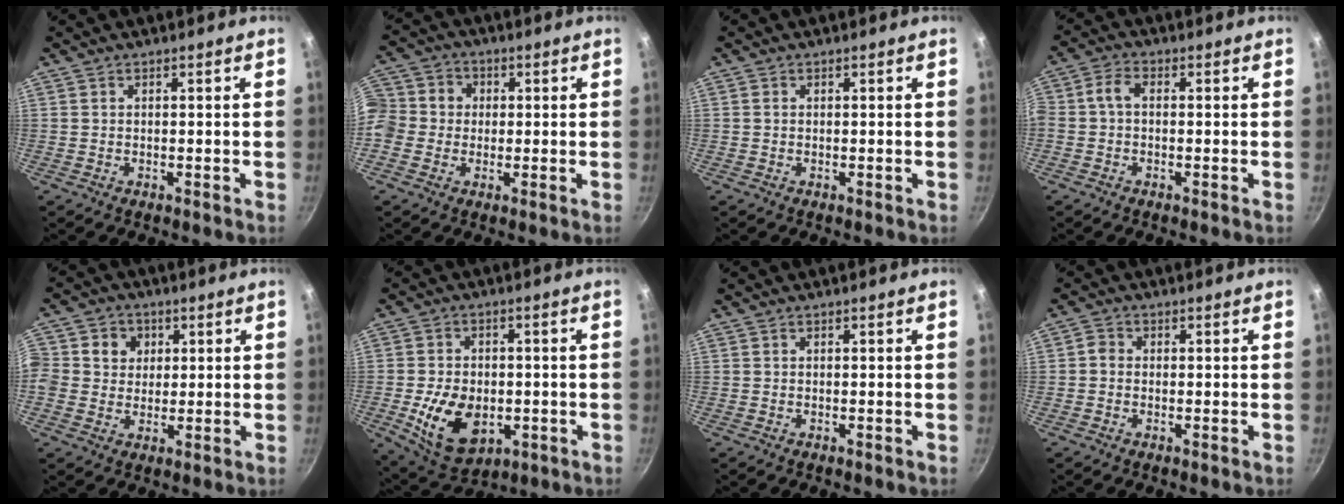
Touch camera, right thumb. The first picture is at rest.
{"total": 12.0, "force": [0.1, 10.9, 5.1], "torque": [-0.105, 0.031, -0.015]}
{"total": 0.6, "force": [0.1, 0.5, 0.3], "torque": [-0.005, 0.003, 0.000]}
{"total": 3.6, "force": [-0.3, 2.4, 2.7], "torque": [-0.059, 0.018, -0.018]}
{"total": 9.5, "force": [1.7, 8.8, 3.2], "torque": [-0.048, 0.013, 0.013]}
{"total": 13.4, "force": [-2.9, 9.1, 9.3], "torque": [-0.143, -0.002, -0.033]}
{"total": 0.0}
{"total": 1.8, "force": [-0.2, 1.6, 0.8], "torque": [-0.014, 0.009, -0.010]}